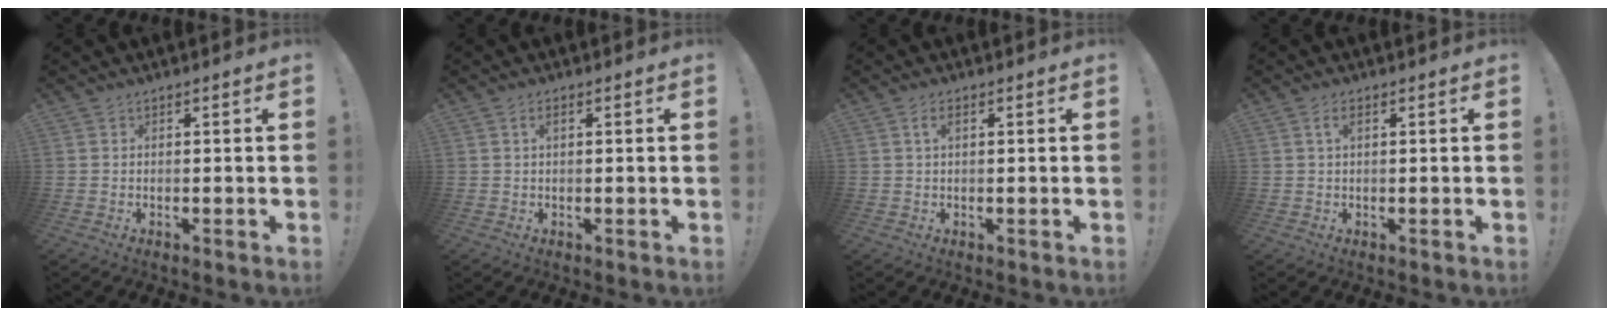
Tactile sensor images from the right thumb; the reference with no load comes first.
{"total": 1.4, "force": [0.3, 0.5, 1.3], "torque": [-0.018, 0.002, 0.003]}
{"total": 2.2, "force": [0.8, 0.8, 1.9], "torque": [-0.031, 0.002, 0.011]}
{"total": 2.2, "force": [0.7, 0.8, 2.0], "torque": [-0.032, 0.002, 0.010]}